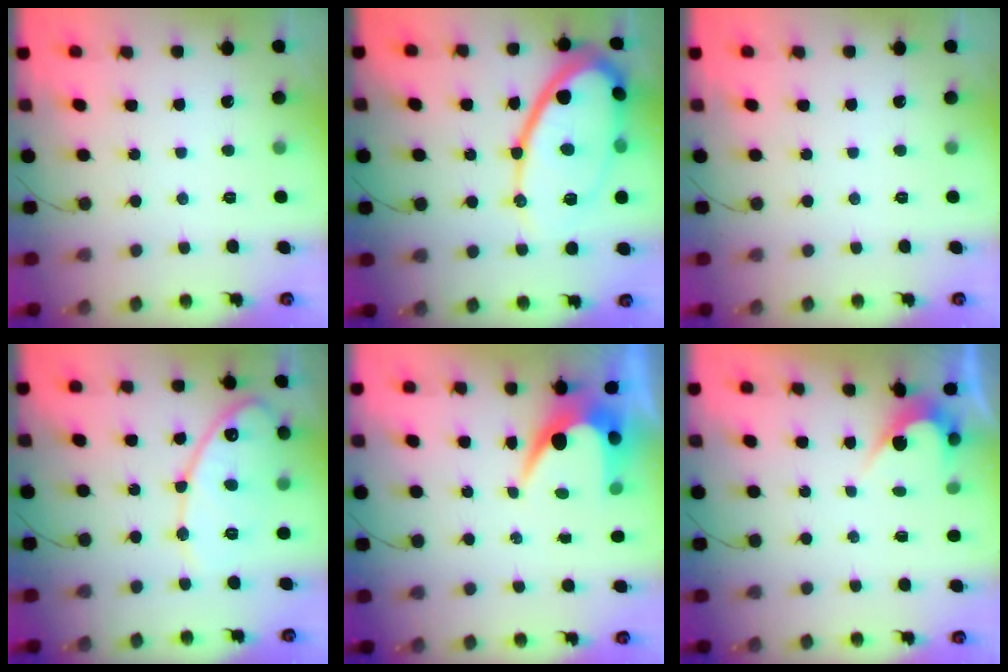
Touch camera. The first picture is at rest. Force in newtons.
{"total": 20.7, "press": 20.5, "slide": 2.1}
{"total": 0.0}
{"total": 14.5, "press": 14.5, "slide": 0.8}
{"total": 6.1, "press": 6.0, "slide": 0.6}
{"total": 2.4, "press": 2.4, "slide": 0.1}